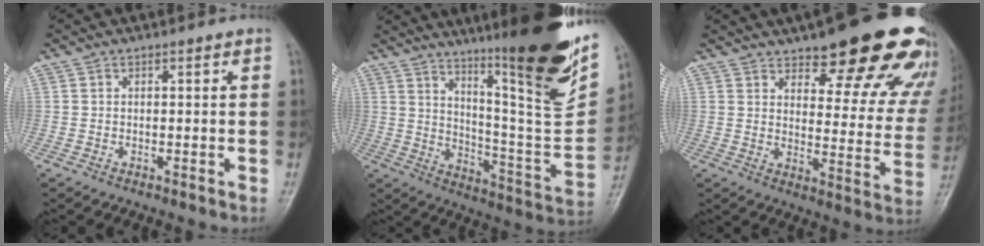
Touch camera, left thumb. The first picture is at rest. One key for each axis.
{"total": 25.7, "fx": 16.0, "fy": 3.5, "fz": 19.9, "tx": -0.268, "ty": -0.083, "tz": 0.248}
{"total": 23.9, "fx": 17.1, "fy": 7.7, "fz": 14.9, "tx": -0.140, "ty": -0.082, "tz": 0.207}